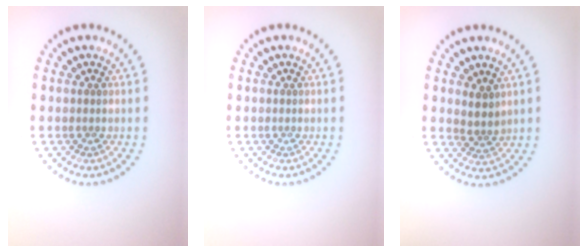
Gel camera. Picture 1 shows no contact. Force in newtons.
{"total": 0.0}
{"total": 1.8, "press": 1.4, "slide": 1.1}